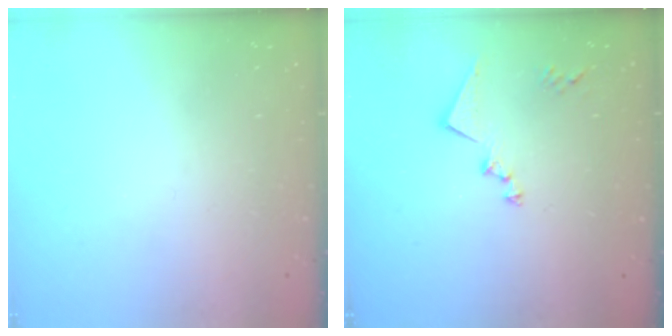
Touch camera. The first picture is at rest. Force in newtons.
{"total": 11.8, "press": 11.8, "slide": 0.7}